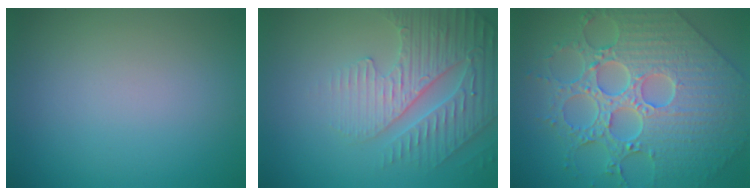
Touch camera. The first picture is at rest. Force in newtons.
{"total": 4.6, "press": 4.1, "slide": 2.0}
{"total": 8.9, "press": 7.2, "slide": 5.2}